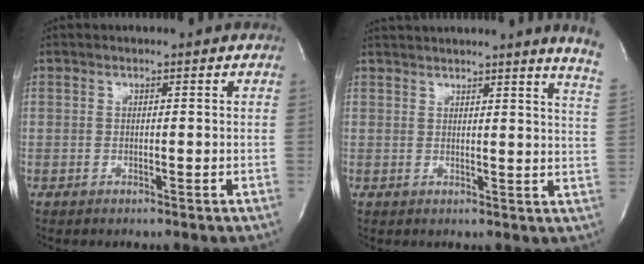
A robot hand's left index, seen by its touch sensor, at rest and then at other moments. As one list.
[{"total": 10.8, "force": [9.5, -2.0, 4.7], "torque": [-0.060, -0.058, 0.097]}]